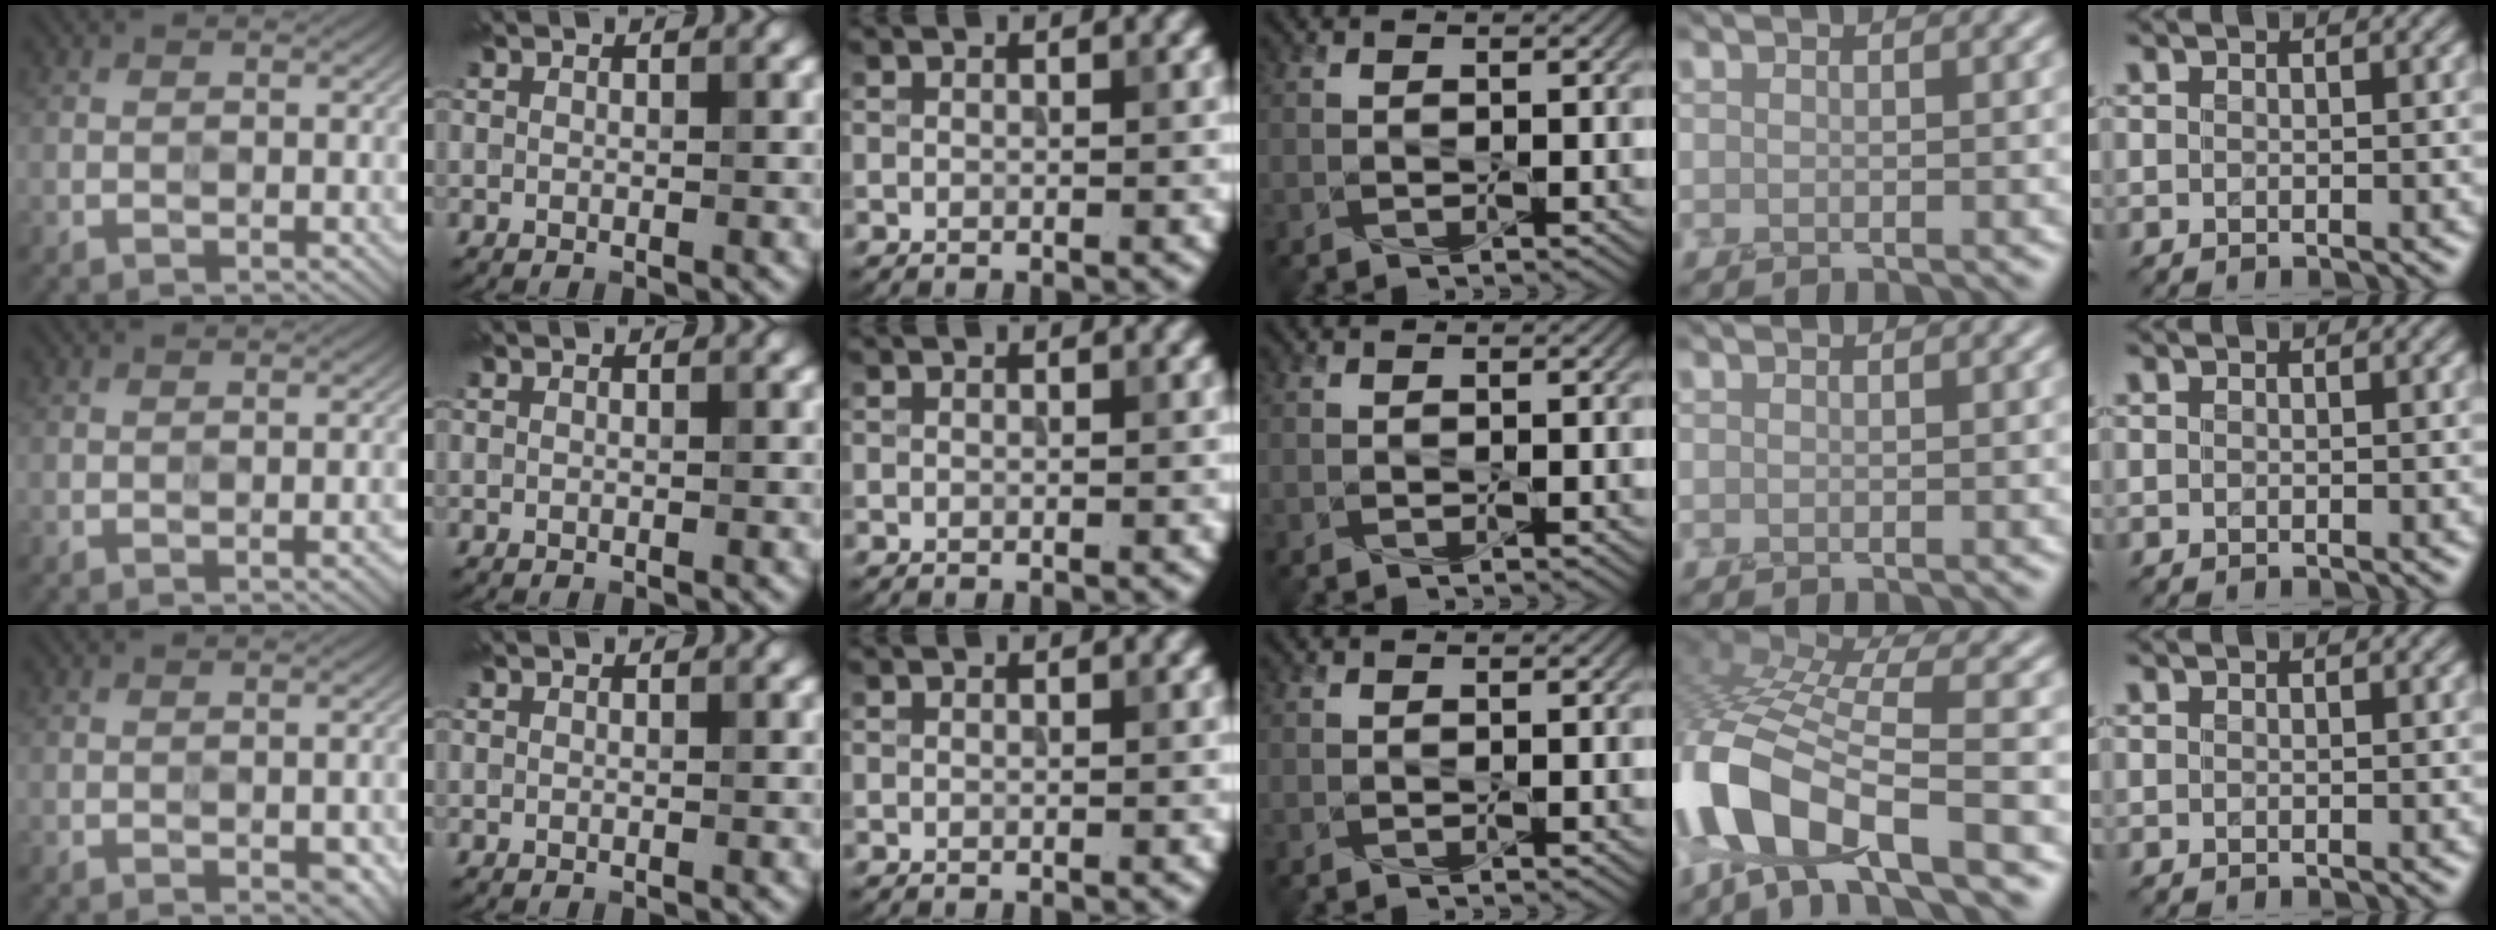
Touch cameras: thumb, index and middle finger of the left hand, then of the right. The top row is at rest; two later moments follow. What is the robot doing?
{"motion": "screw", "object": "penn cap"}